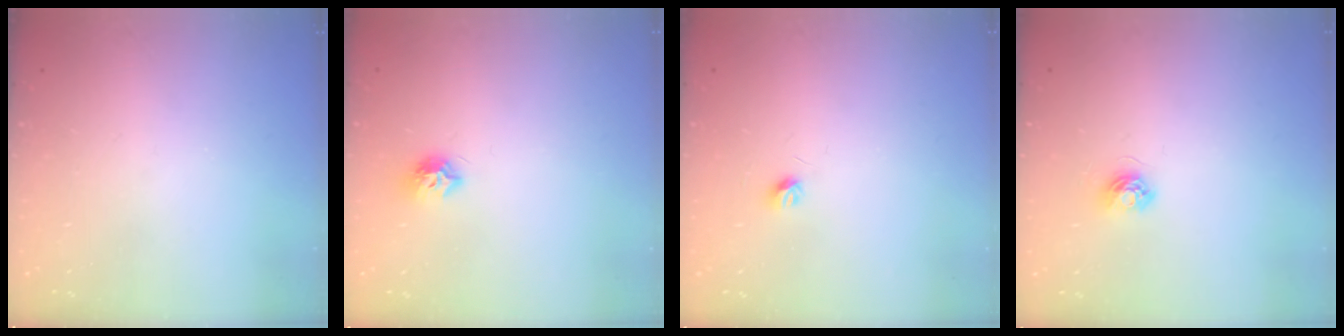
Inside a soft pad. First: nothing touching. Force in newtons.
{"total": 7.1, "press": 7.1, "slide": 0.2}
{"total": 3.6, "press": 3.5, "slide": 0.7}
{"total": 4.4, "press": 4.4, "slide": 0.5}